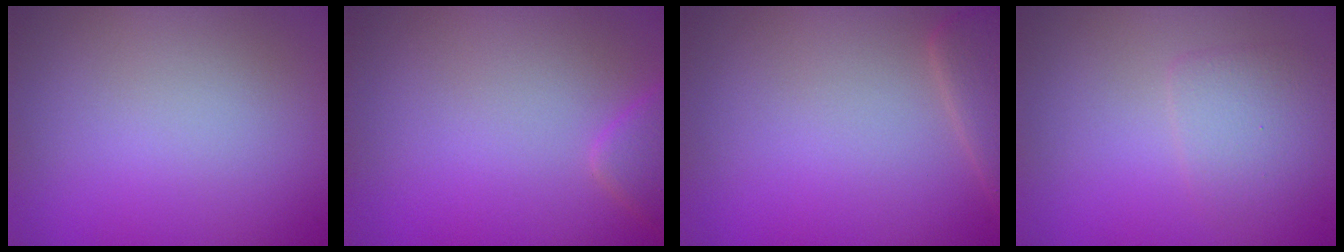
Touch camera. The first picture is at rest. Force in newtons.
{"total": 2.3, "press": 2.2, "slide": 0.2}
{"total": 2.8, "press": 2.8, "slide": 0.2}
{"total": 2.3, "press": 2.3, "slide": 0.1}